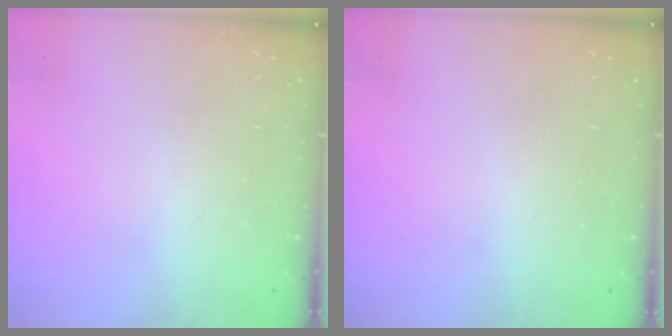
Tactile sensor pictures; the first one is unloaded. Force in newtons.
{"total": 0.0}